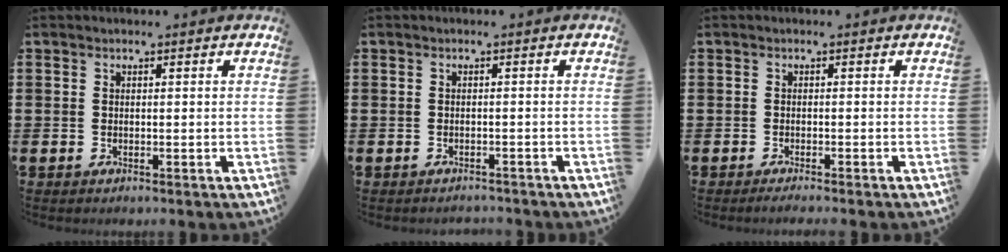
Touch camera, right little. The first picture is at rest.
{"total": 0.7, "force": [-0.7, 0.1, -0.1], "torque": [-0.002, -0.001, -0.013]}
{"total": 0.7, "force": [-0.6, -0.1, 0.4], "torque": [-0.005, -0.003, -0.011]}